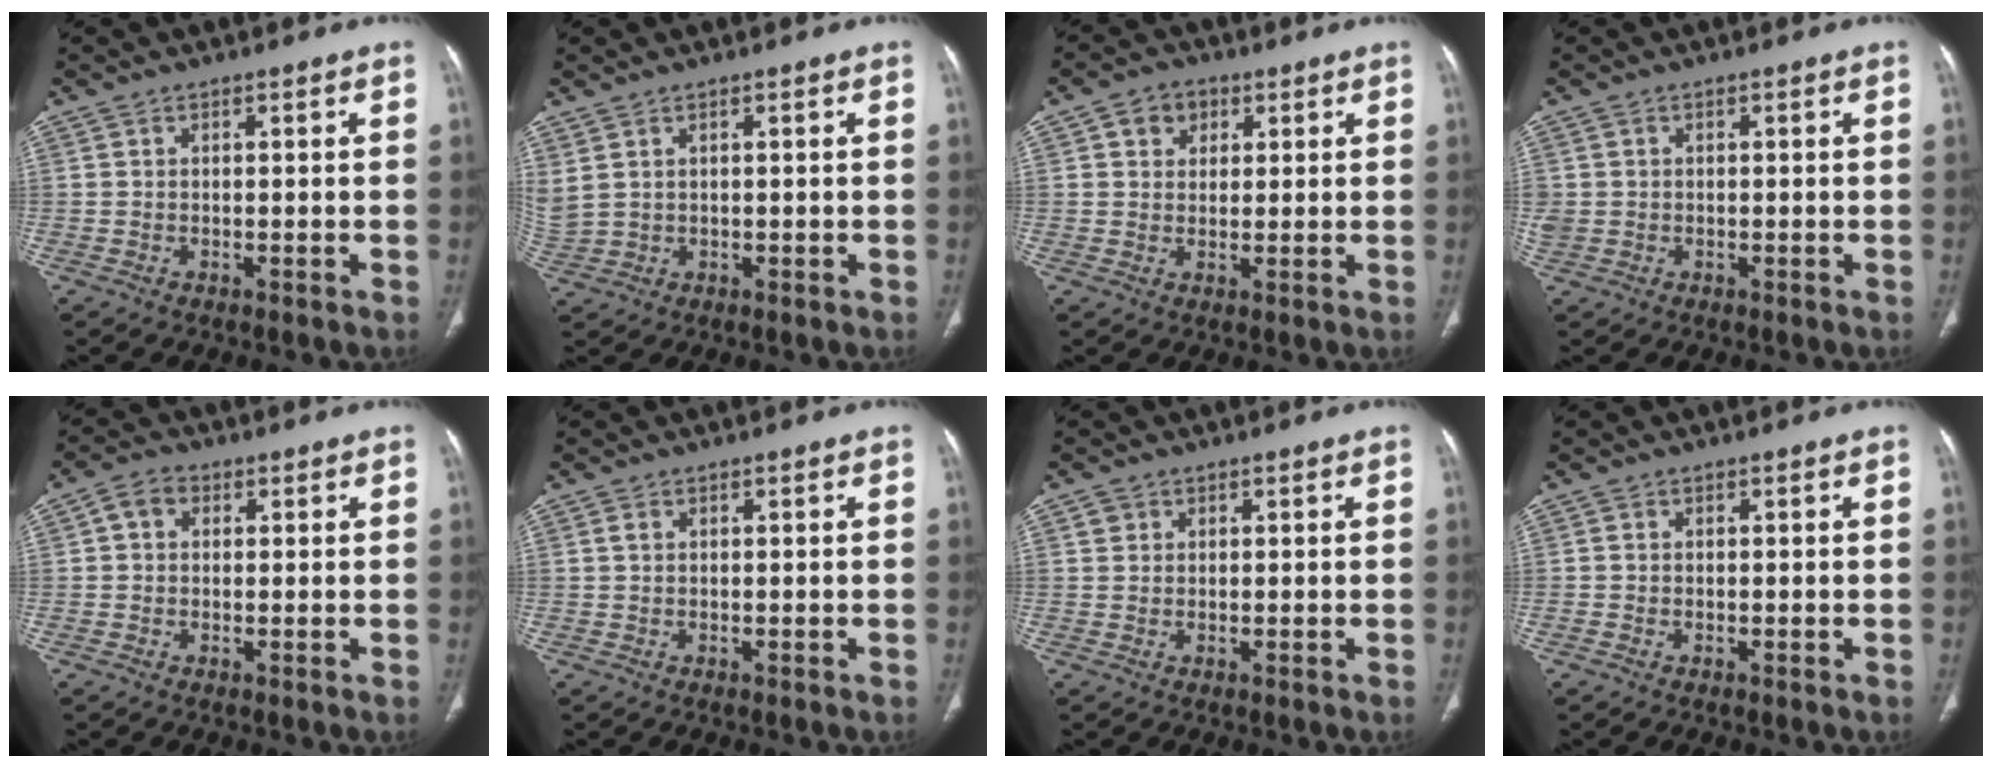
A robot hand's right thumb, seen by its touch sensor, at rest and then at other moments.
{"total": 4.2, "force": [1.7, 2.6, 2.9], "torque": [-0.080, 0.005, 0.047]}
{"total": 4.8, "force": [1.9, 3.9, 2.0], "torque": [-0.007, -0.004, 0.028]}
{"total": 2.7, "force": [0.0, 2.4, 1.3], "torque": [-0.040, 0.009, 0.009]}
{"total": 3.8, "force": [0.8, 3.0, 2.1], "torque": [-0.026, 0.011, 0.010]}
{"total": 0.7, "force": [0.2, 0.4, 0.4], "torque": [-0.007, 0.003, 0.005]}
{"total": 1.4, "force": [0.6, 1.3, 0.2], "torque": [0.008, -0.001, 0.006]}
{"total": 0.0}